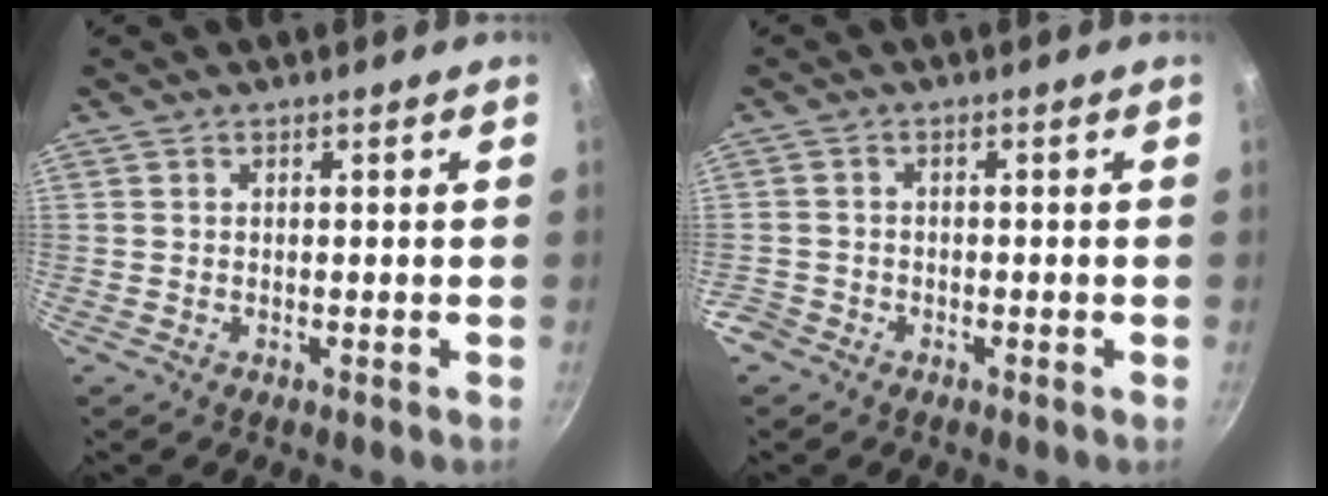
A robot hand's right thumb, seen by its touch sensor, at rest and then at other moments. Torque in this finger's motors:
{"motor_torque": [0.32, -0.09, 0.00, -0.68, -0.02]}